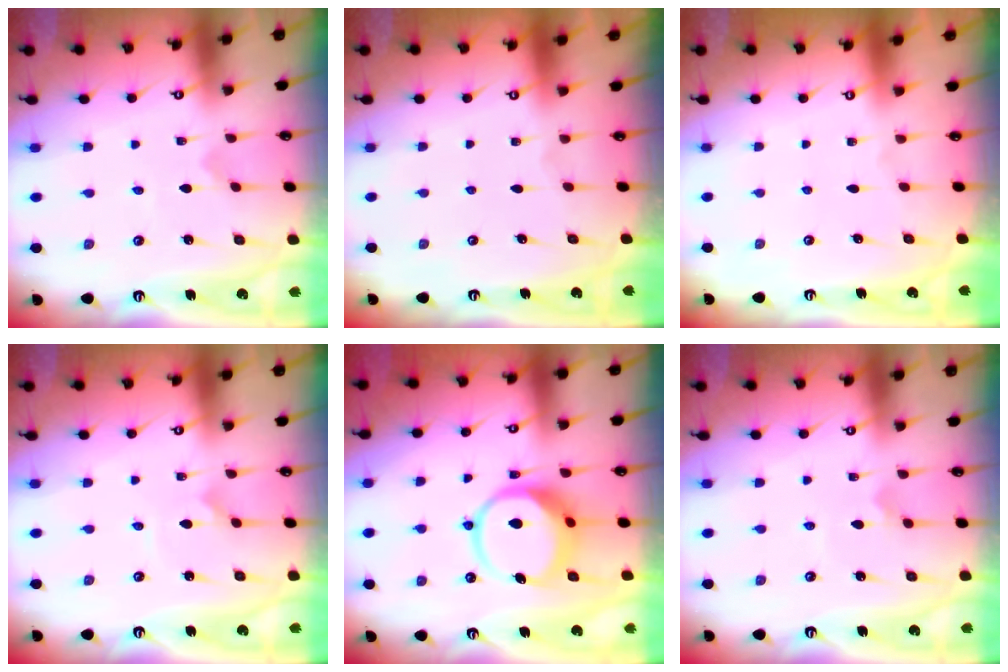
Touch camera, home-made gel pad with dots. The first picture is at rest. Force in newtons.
{"total": 0.0}
{"total": 0.0}
{"total": 0.0}
{"total": 10.7, "press": 10.7, "slide": 1.2}
{"total": 3.6, "press": 3.6, "slide": 0.2}